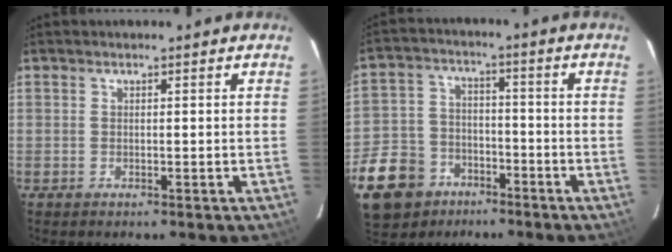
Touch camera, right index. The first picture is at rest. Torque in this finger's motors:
{"motor_torque": [0.88, -1.01, -0.01, -0.21]}